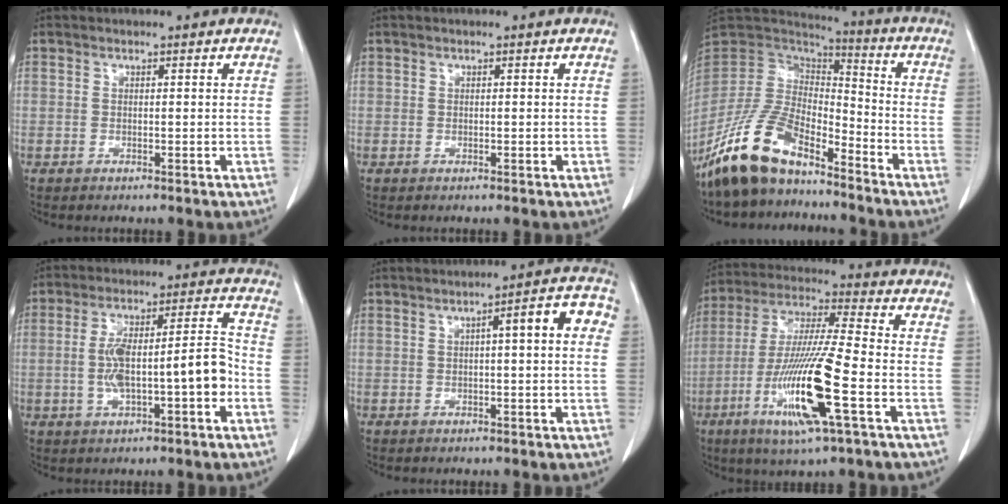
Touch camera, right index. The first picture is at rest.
{"total": 0.0}
{"total": 14.8, "force": [-11.4, 5.2, 7.9], "torque": [-0.163, 0.010, -0.221]}
{"total": 11.6, "force": [-2.5, 2.4, 11.1], "torque": [-0.193, 0.031, -0.034]}
{"total": 6.1, "force": [0.7, 0.9, 6.0], "torque": [-0.077, 0.026, 0.003]}
{"total": 16.6, "force": [-5.8, 0.4, 15.6], "torque": [-0.317, -0.023, -0.110]}